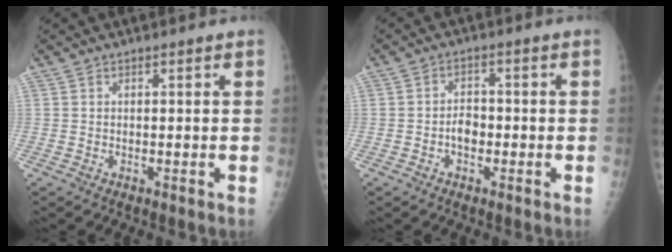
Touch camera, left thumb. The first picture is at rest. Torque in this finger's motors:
{"motor_torque": [0.02, 0.03, 0.15, 0.12, 0.01]}